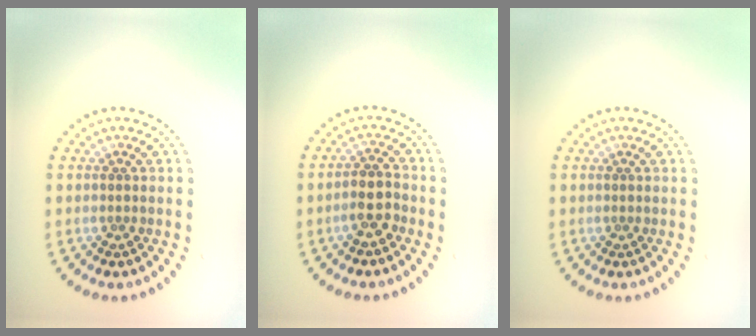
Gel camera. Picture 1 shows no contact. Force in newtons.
{"total": 2.5, "press": 2.3, "slide": 0.9}
{"total": 0.0}